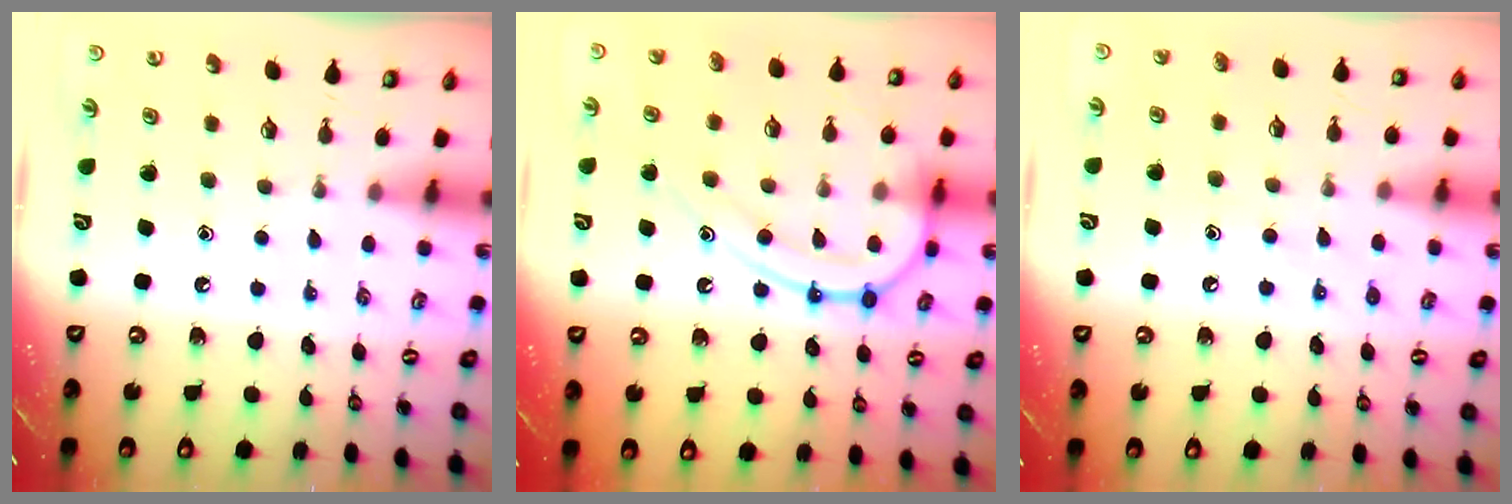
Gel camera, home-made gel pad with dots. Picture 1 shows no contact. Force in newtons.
{"total": 15.7, "press": 15.6, "slide": 1.6}
{"total": 7.0, "press": 7.0, "slide": 0.5}